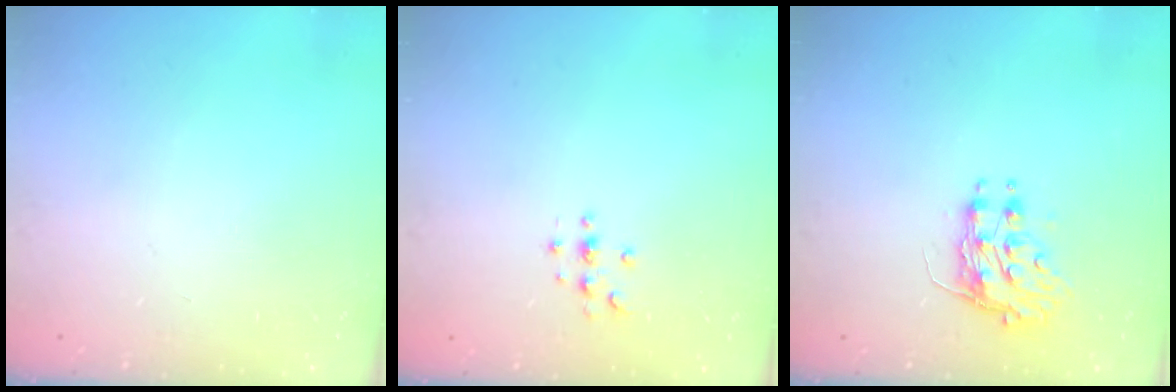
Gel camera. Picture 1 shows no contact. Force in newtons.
{"total": 3.0, "press": 3.0, "slide": 0.3}
{"total": 8.3, "press": 8.3, "slide": 0.1}